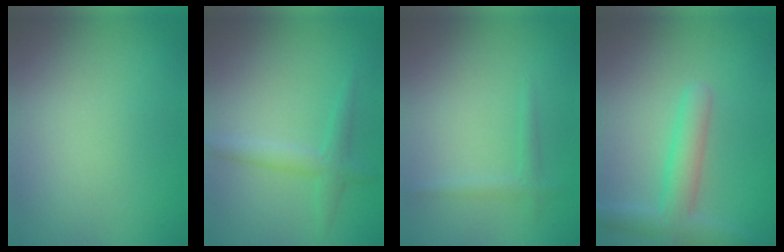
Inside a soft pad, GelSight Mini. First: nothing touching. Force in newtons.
{"total": 2.3, "press": 2.3, "slide": 0.1}
{"total": 1.1, "press": 1.1, "slide": 0.1}
{"total": 4.0, "press": 3.9, "slide": 0.3}